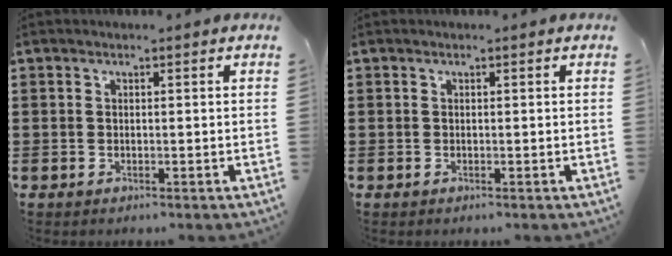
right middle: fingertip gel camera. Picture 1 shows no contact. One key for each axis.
{"total": 0.0}